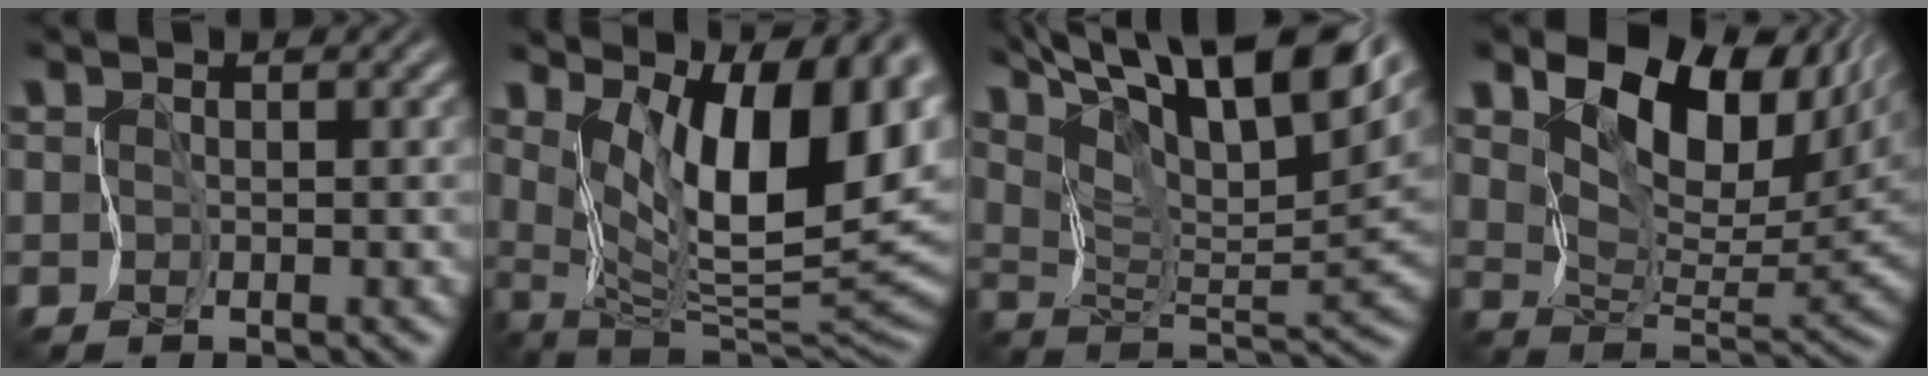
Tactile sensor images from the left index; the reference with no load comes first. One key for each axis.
{"total": 12.4, "fx": 5.2, "fy": 4.4, "fz": 10.3, "tx": -0.146, "ty": -0.006, "tz": 0.089}
{"total": 14.5, "fx": 10.0, "fy": 4.1, "fz": 9.8, "tx": -0.168, "ty": 0.025, "tz": 0.144}
{"total": 10.2, "fx": 5.5, "fy": 5.2, "fz": 6.8, "tx": -0.117, "ty": -0.007, "tz": 0.103}